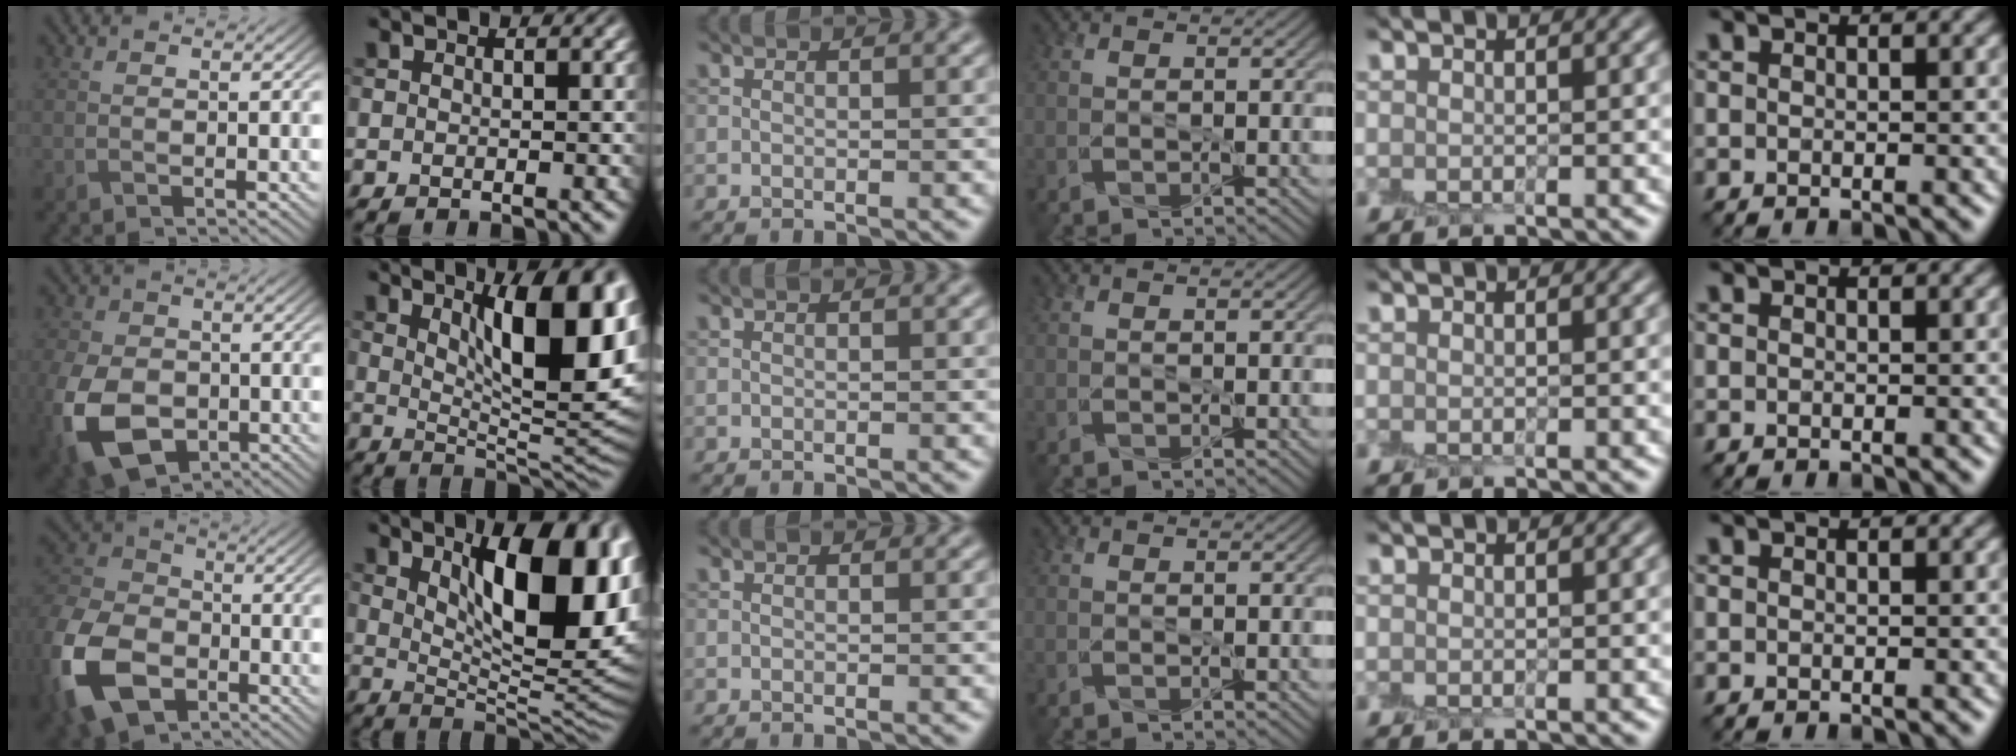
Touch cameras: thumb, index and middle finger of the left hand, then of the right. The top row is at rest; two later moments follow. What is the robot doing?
{"motion": "peel", "object": "postage stamp"}